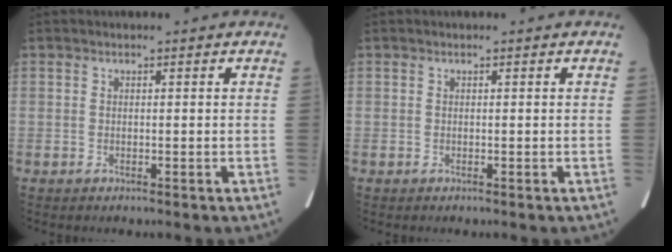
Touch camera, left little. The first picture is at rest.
{"total": 0.0}